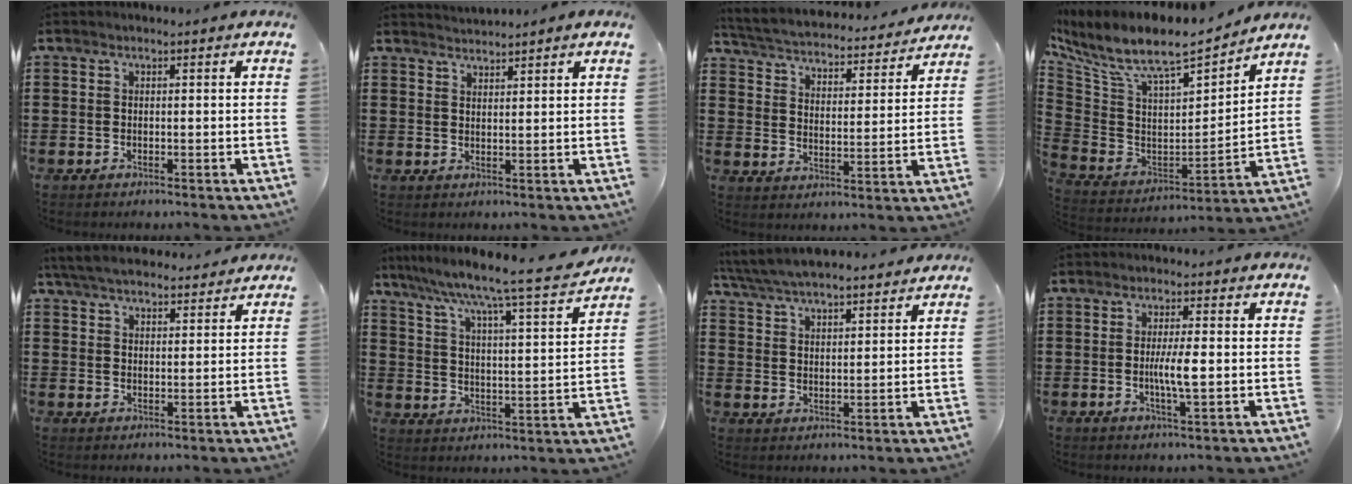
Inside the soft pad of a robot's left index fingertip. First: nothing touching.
{"total": 2.1, "force": [2.0, -0.4, -0.2], "torque": [-0.002, -0.002, 0.039]}
{"total": 3.5, "force": [3.5, 0.1, 0.3], "torque": [-0.028, -0.030, 0.052]}
{"total": 8.9, "force": [7.1, 2.2, 4.8], "torque": [-0.124, -0.057, 0.120]}
{"total": 5.1, "force": [4.8, 1.3, 1.4], "torque": [-0.043, -0.009, 0.089]}
{"total": 6.2, "force": [5.4, -1.0, 2.9], "torque": [-0.082, -0.050, 0.078]}
{"total": 5.6, "force": [5.4, 1.0, 1.2], "torque": [-0.046, -0.022, 0.097]}
{"total": 4.4, "force": [-0.3, 0.5, 4.4], "torque": [-0.077, -0.002, -0.007]}